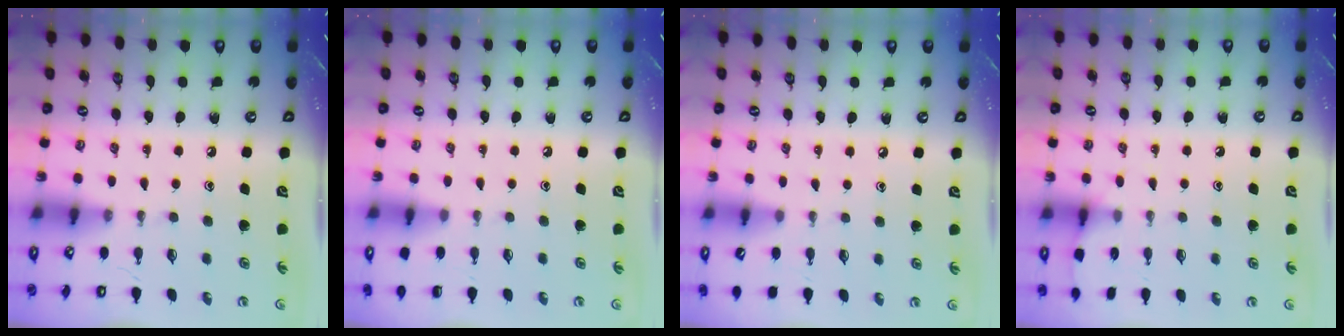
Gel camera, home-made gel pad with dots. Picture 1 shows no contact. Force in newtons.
{"total": 0.0}
{"total": 2.3, "press": 2.3, "slide": 0.4}
{"total": 4.8, "press": 4.8, "slide": 0.7}